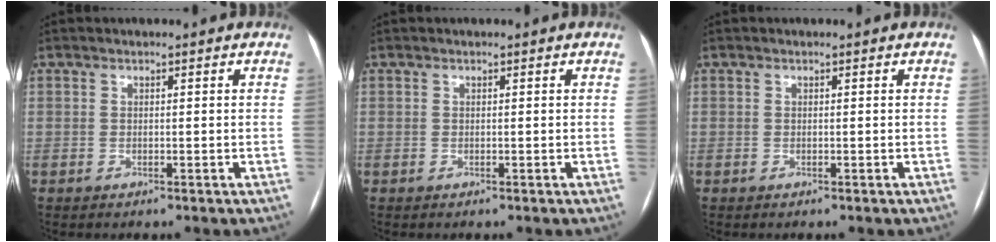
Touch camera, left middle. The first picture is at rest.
{"total": 0.0}
{"total": 0.0}